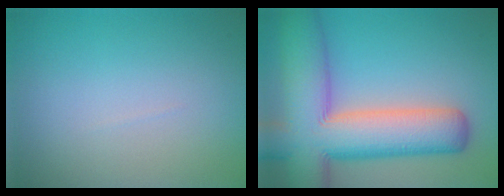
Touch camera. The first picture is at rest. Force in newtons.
{"total": 12.8, "press": 12.8, "slide": 0.8}